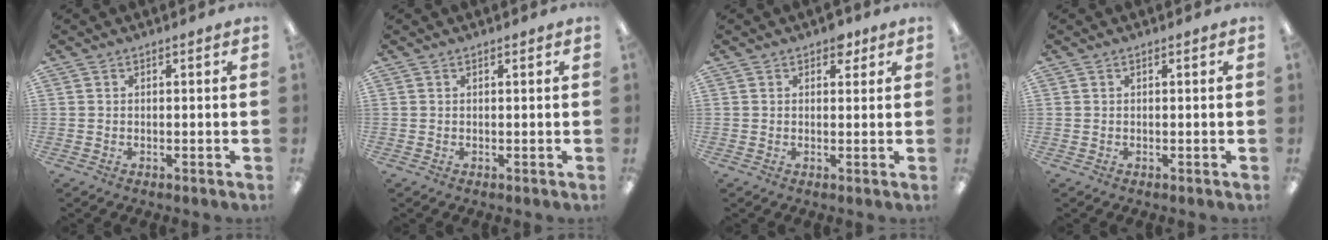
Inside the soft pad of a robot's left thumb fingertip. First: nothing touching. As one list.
[{"total": 0.0}, {"total": 3.2, "force": [2.1, 1.9, 1.5], "torque": [-0.010, -0.006, 0.033]}, {"total": 0.0}]